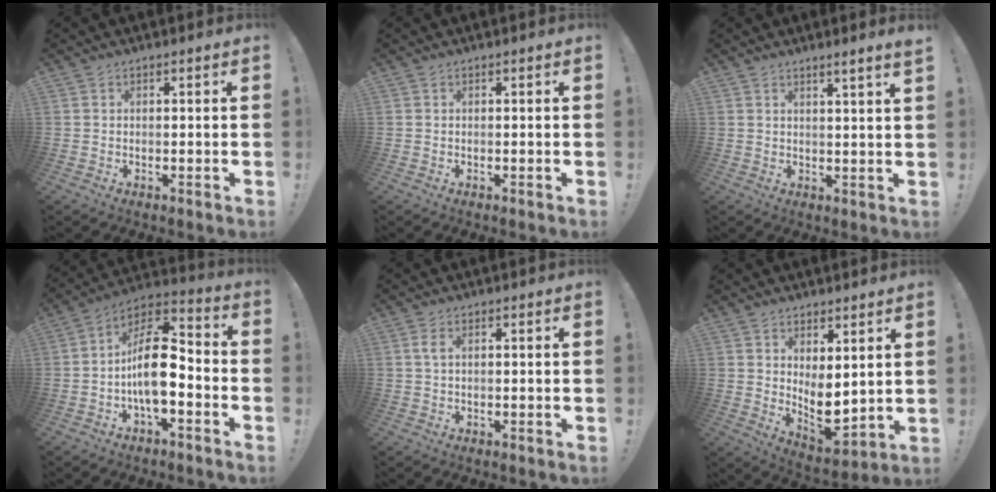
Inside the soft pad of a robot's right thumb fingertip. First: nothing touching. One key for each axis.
{"total": 0.0}
{"total": 3.4, "fx": 2.4, "fy": -0.9, "fz": 2.2, "tx": -0.020, "ty": -0.023, "tz": 0.035}
{"total": 15.2, "fx": -3.1, "fy": 7.1, "fz": 13.1, "tx": -0.229, "ty": 0.022, "tz": -0.050}
{"total": 2.3, "fx": 0.6, "fy": 1.1, "fz": 1.9, "tx": -0.040, "ty": 0.005, "tz": 0.010}
{"total": 7.0, "fx": 2.3, "fy": 3.6, "fz": 5.5, "tx": -0.057, "ty": -0.045, "tz": 0.053}